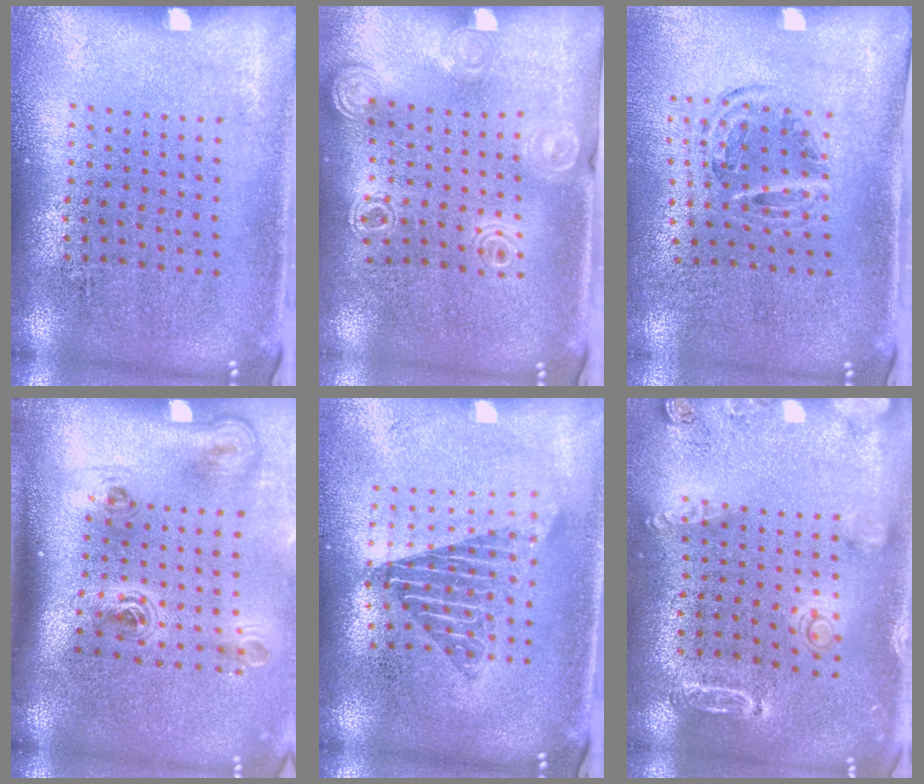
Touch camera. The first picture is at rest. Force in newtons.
{"total": 1.4, "press": 1.3, "slide": 0.2}
{"total": 0.9, "press": 0.9, "slide": 0.1}
{"total": 2.3, "press": 1.4, "slide": 1.8}
{"total": 1.7, "press": 1.3, "slide": 1.0}
{"total": 1.8, "press": 1.8, "slide": 0.1}